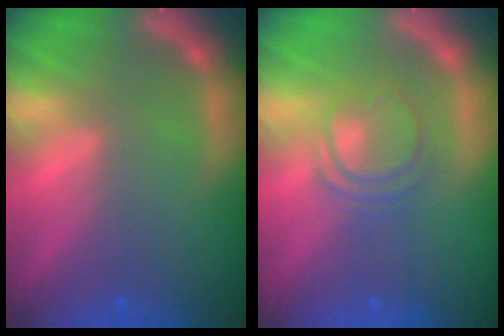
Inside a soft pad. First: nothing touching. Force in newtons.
{"total": 4.0}